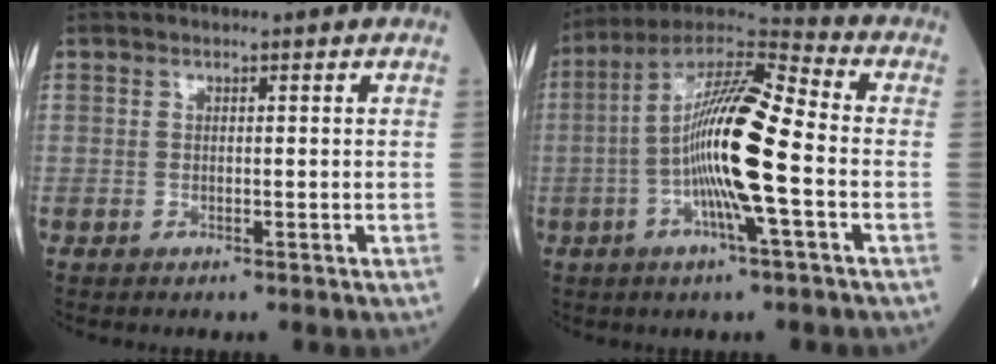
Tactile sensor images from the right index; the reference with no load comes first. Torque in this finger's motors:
{"motor_torque": [1.26, -0.84, 1.05, 0.21]}